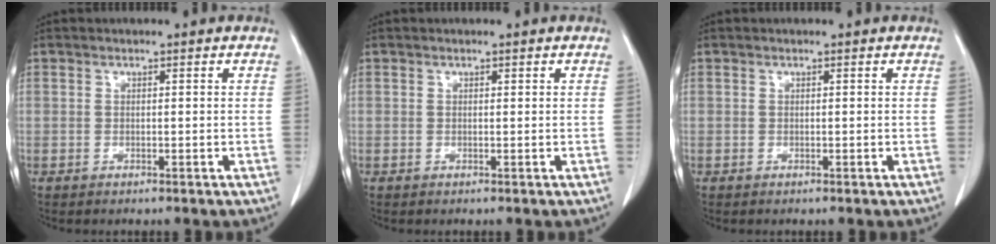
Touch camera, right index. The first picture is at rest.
{"total": 0.0}
{"total": 0.0}